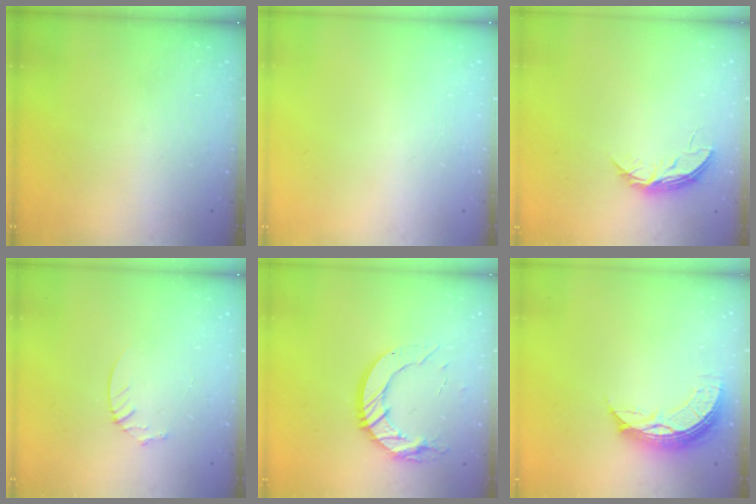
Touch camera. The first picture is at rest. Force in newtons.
{"total": 0.0}
{"total": 5.5, "press": 5.5, "slide": 0.5}
{"total": 3.6, "press": 3.6, "slide": 0.4}
{"total": 12.9, "press": 12.9, "slide": 0.8}
{"total": 8.4, "press": 8.4, "slide": 0.8}